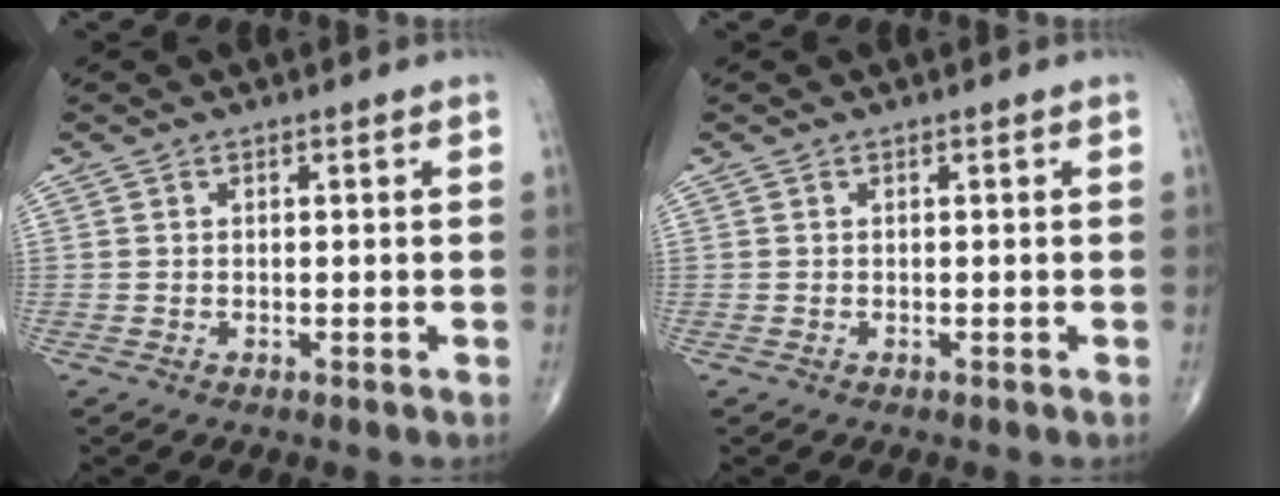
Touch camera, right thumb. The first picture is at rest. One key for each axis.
{"total": 0.0}